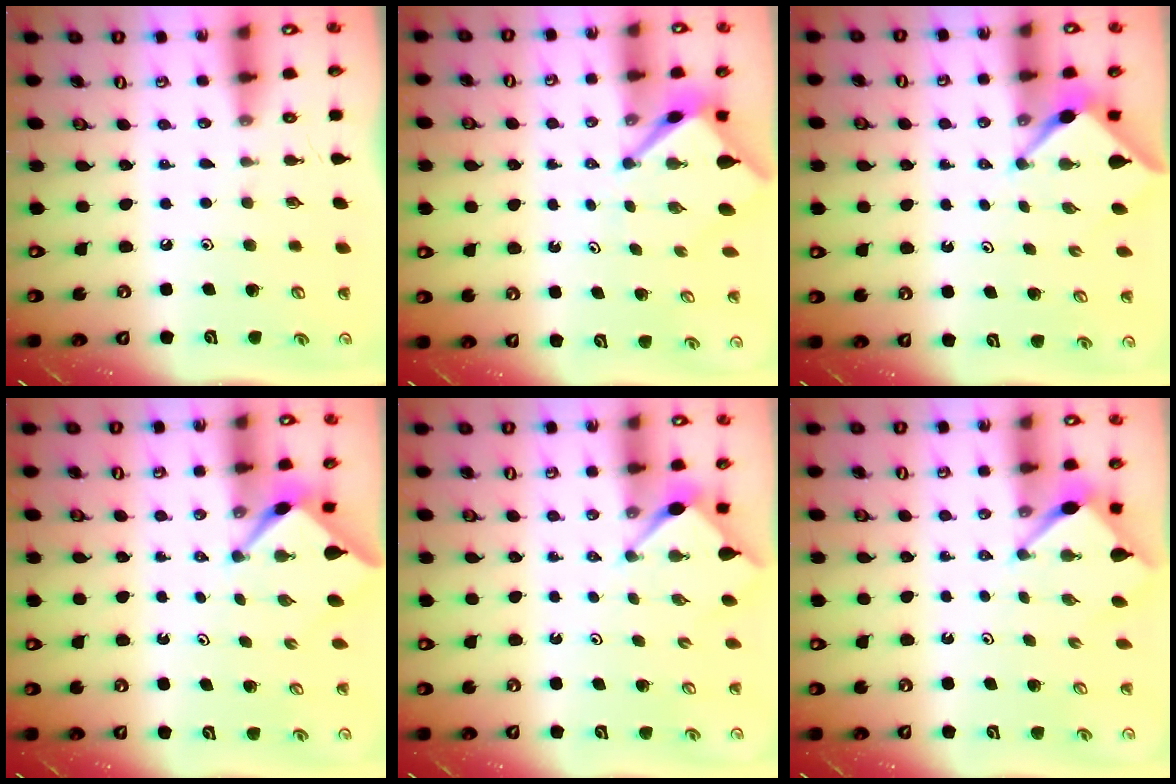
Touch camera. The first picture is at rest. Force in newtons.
{"total": 3.4, "press": 3.4, "slide": 0.5}
{"total": 3.8, "press": 3.8, "slide": 0.3}
{"total": 2.4, "press": 2.4, "slide": 0.3}
{"total": 2.9, "press": 2.9, "slide": 0.3}
{"total": 3.6, "press": 3.6, "slide": 0.7}